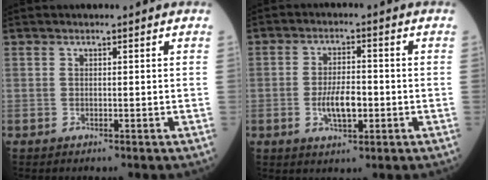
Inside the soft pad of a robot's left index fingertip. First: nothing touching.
{"total": 5.7, "force": [-1.7, 2.2, 5.0], "torque": [-0.098, -0.003, -0.028]}